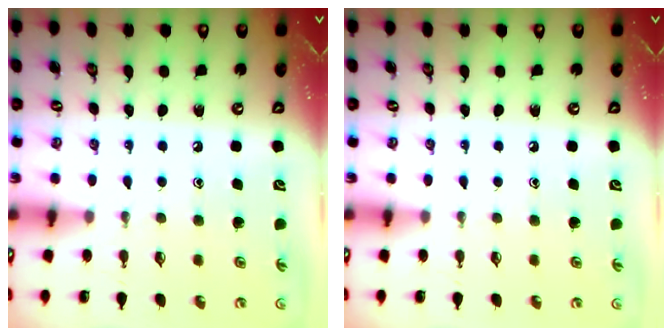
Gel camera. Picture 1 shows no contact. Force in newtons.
{"total": 0.0}